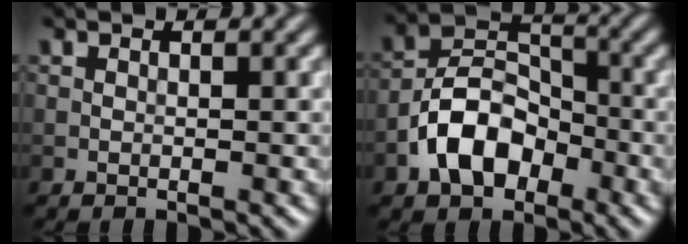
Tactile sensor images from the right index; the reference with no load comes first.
{"total": 6.4, "force": [-3.0, 4.1, 3.8], "torque": [-0.061, 0.005, -0.062]}